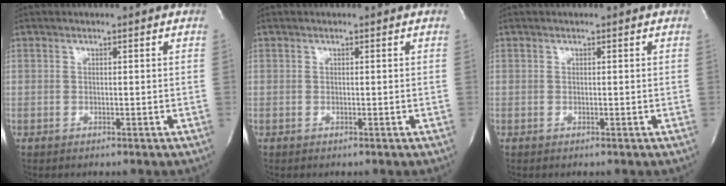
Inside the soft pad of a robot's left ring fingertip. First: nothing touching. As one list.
[{"total": 0.0}, {"total": 0.0}]